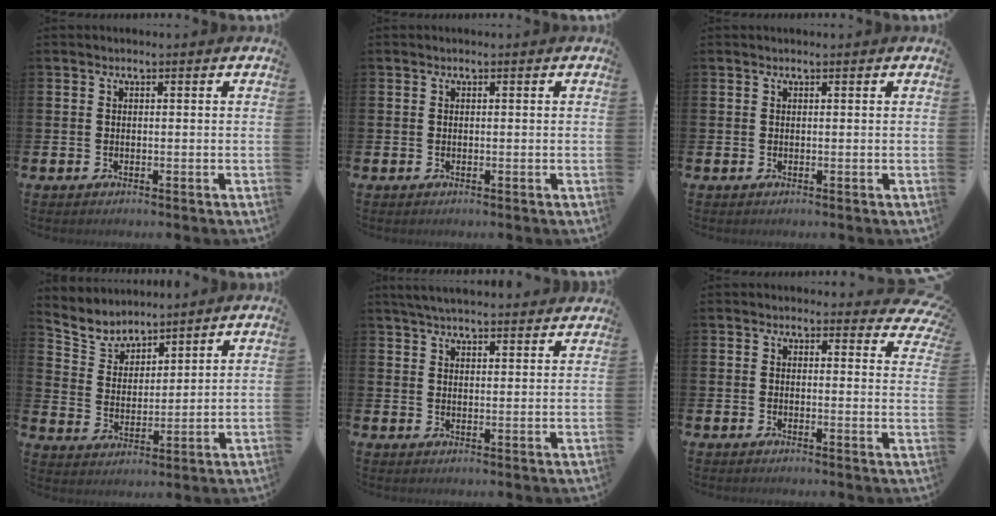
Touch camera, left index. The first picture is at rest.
{"total": 0.0}
{"total": 0.0}
{"total": 4.8, "force": [4.5, 1.8, 0.0], "torque": [-0.028, -0.027, 0.079]}
{"total": 4.5, "force": [4.4, 0.4, 0.9], "torque": [-0.026, -0.018, 0.081]}
{"total": 2.1, "force": [1.8, 1.0, 0.1], "torque": [0.011, -0.014, 0.025]}